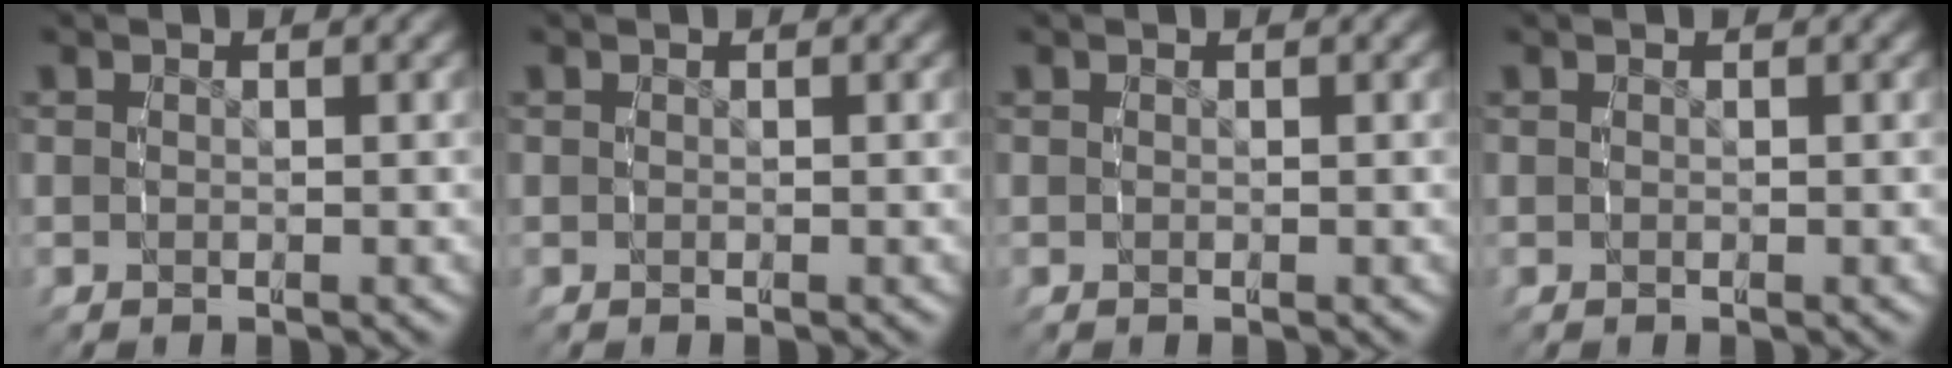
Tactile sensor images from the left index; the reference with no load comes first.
{"total": 0.0}
{"total": 0.0}
{"total": 0.0}